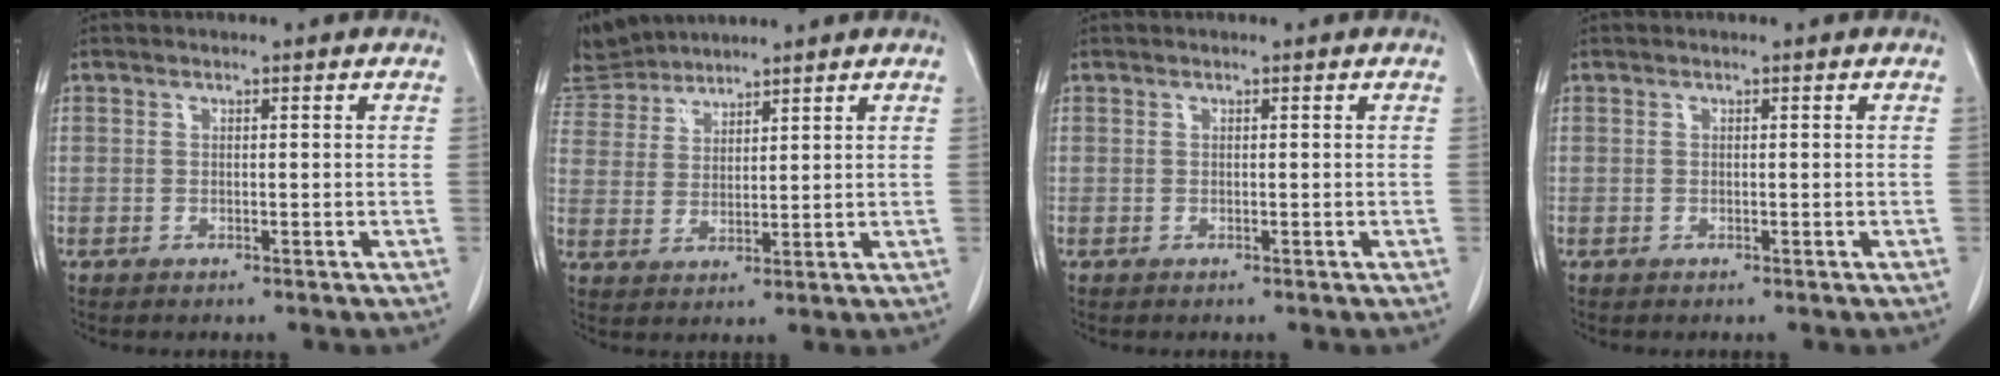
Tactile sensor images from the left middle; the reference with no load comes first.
{"total": 7.3, "force": [7.2, 1.4, 0.4], "torque": [-0.019, 0.013, 0.150]}
{"total": 0.0}
{"total": 0.0}